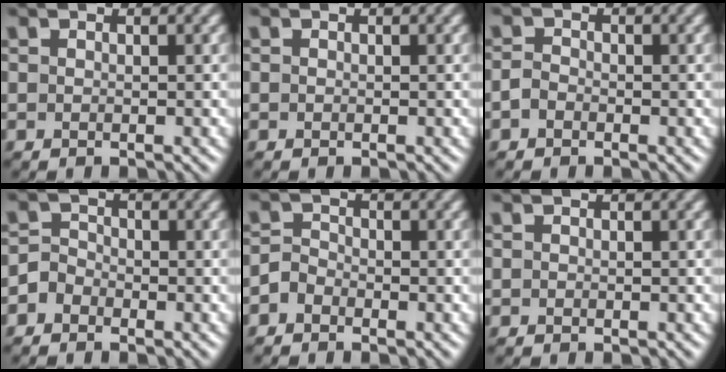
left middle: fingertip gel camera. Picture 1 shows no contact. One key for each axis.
{"total": 0.0}
{"total": 1.2, "fx": -0.9, "fy": 0.8, "fz": 0.4, "tx": -0.006, "ty": 0.001, "tz": -0.022}
{"total": 1.9, "fx": -1.3, "fy": 1.4, "fz": 0.3, "tx": 0.009, "ty": 0.008, "tz": -0.034}
{"total": 1.7, "fx": -1.2, "fy": 1.1, "fz": 0.4, "tx": 0.001, "ty": 0.005, "tz": -0.032}
{"total": 0.0}